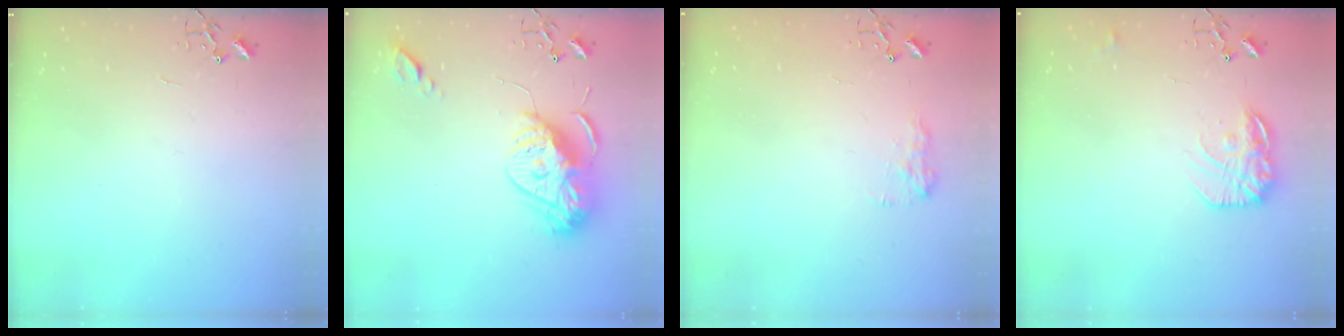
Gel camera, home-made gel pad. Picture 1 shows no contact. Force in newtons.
{"total": 15.3, "press": 15.3, "slide": 1.3}
{"total": 7.9, "press": 7.9, "slide": 0.4}
{"total": 13.6, "press": 13.6, "slide": 0.7}